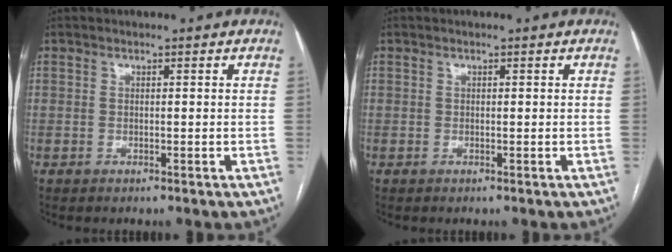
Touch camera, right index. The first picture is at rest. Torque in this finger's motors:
{"motor_torque": [-0.05, -0.08, -0.01, 0.00]}